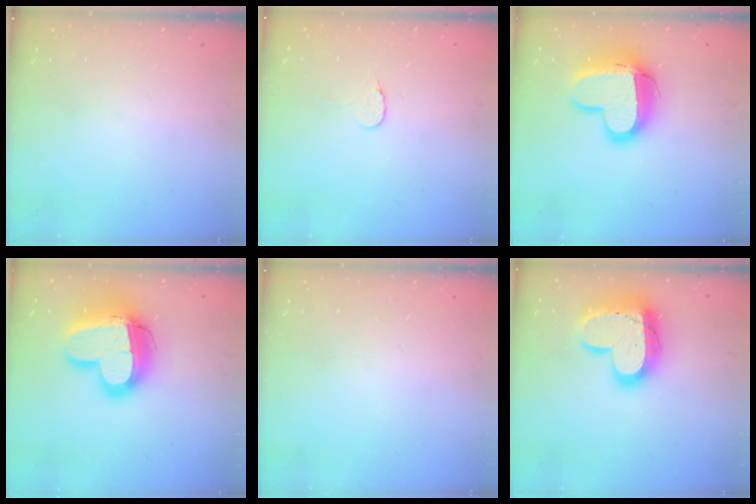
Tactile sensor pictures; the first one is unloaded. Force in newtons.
{"total": 4.5, "press": 4.5, "slide": 0.4}
{"total": 16.0, "press": 16.0, "slide": 1.1}
{"total": 18.9, "press": 18.8, "slide": 2.2}
{"total": 0.0}
{"total": 19.8, "press": 19.7, "slide": 1.5}